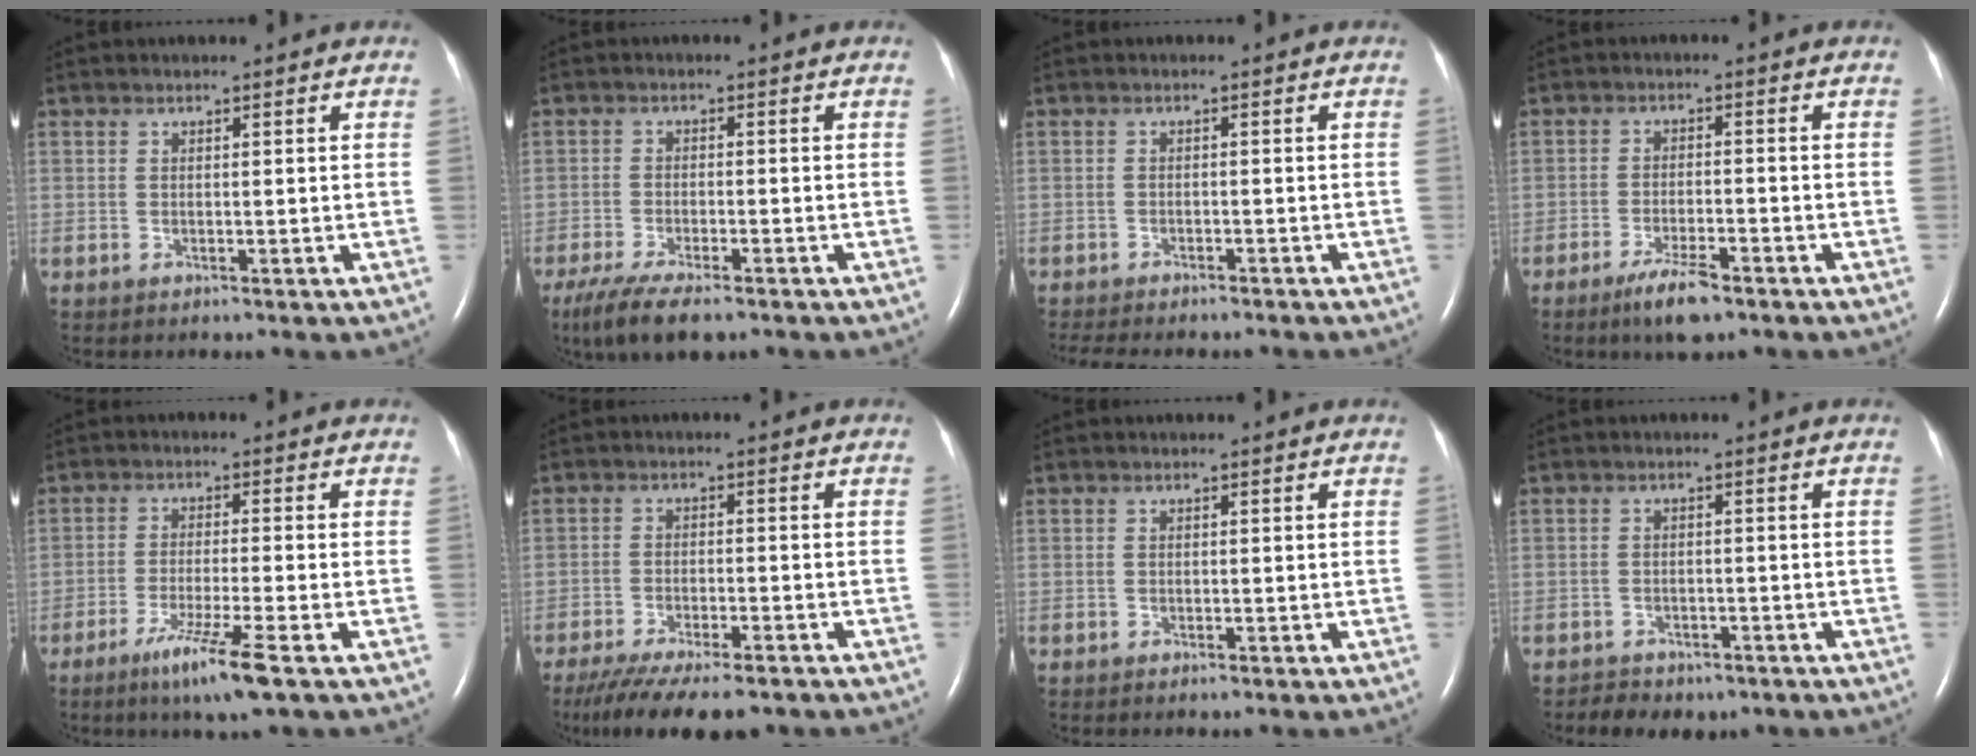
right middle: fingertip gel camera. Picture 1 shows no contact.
{"total": 9.4, "force": [-6.8, 2.5, 6.0], "torque": [-0.100, -0.020, -0.108]}
{"total": 10.2, "force": [-9.1, 1.9, 4.1], "torque": [-0.066, -0.010, -0.121]}
{"total": 5.7, "force": [-4.0, 1.1, 3.9], "torque": [-0.082, -0.009, -0.068]}
{"total": 7.4, "force": [-4.3, -1.3, 5.9], "torque": [-0.114, -0.025, -0.079]}
{"total": 13.9, "force": [-11.1, 2.8, 7.8], "torque": [-0.150, -0.030, -0.170]}
{"total": 0.6, "force": [-0.2, -0.6, 0.2], "torque": [-0.008, -0.002, -0.005]}
{"total": 4.9, "force": [-3.7, 2.9, 1.3], "torque": [-0.019, 0.008, -0.043]}